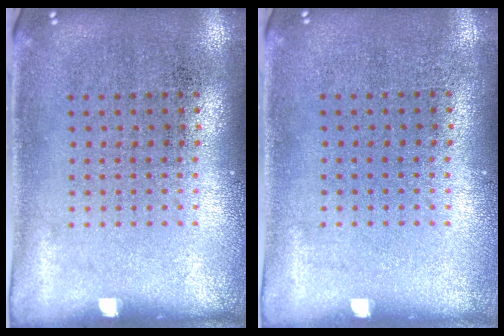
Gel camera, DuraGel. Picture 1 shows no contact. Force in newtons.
{"total": 0.0}